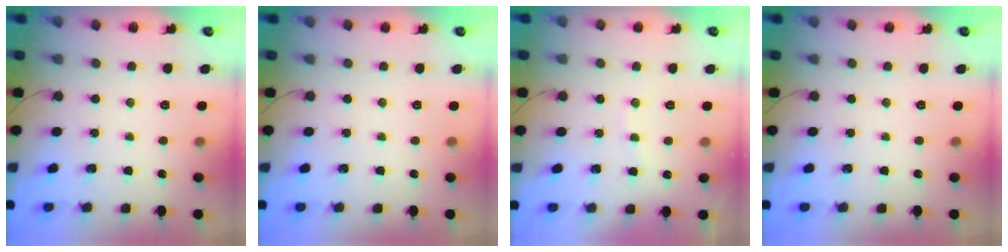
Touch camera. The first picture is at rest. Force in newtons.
{"total": 0.0}
{"total": 5.2, "press": 5.1, "slide": 0.9}
{"total": 0.0}